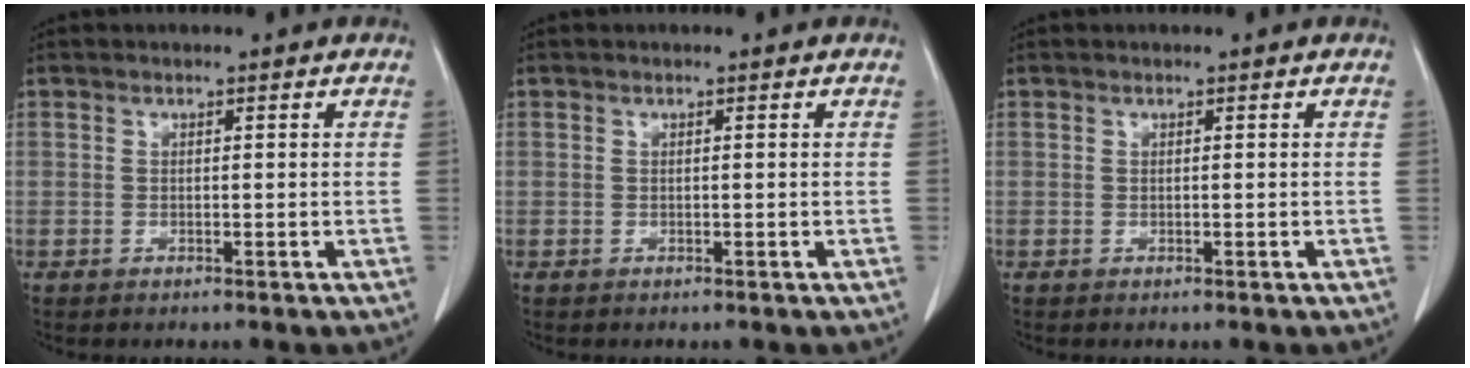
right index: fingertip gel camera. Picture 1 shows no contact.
{"total": 0.0}
{"total": 0.0}